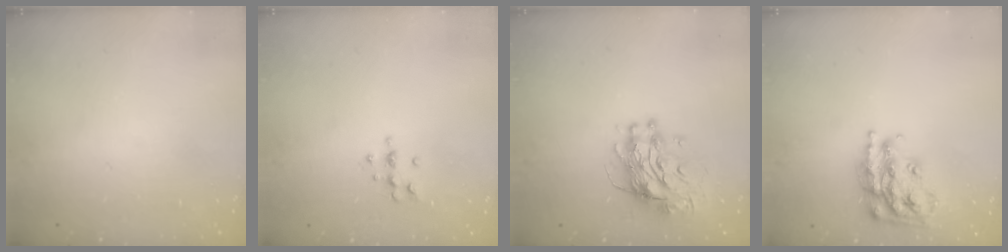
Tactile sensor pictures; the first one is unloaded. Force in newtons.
{"total": 5.7, "press": 5.7, "slide": 0.8}
{"total": 11.6, "press": 11.6, "slide": 1.2}
{"total": 17.9, "press": 17.8, "slide": 1.1}